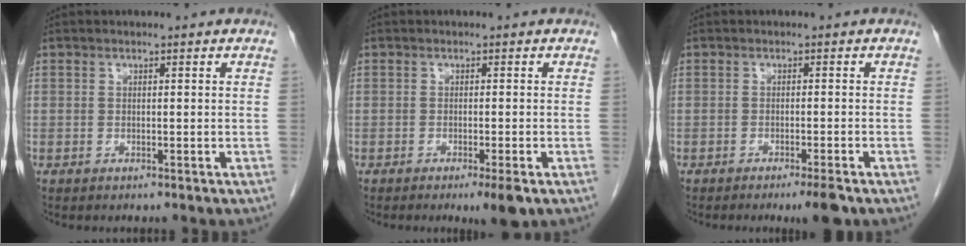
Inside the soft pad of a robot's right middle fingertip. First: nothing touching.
{"total": 3.3, "force": [-1.9, 0.1, 2.7], "torque": [-0.032, -0.010, -0.026]}
{"total": 3.3, "force": [-2.3, -0.1, 2.3], "torque": [-0.028, -0.007, -0.033]}